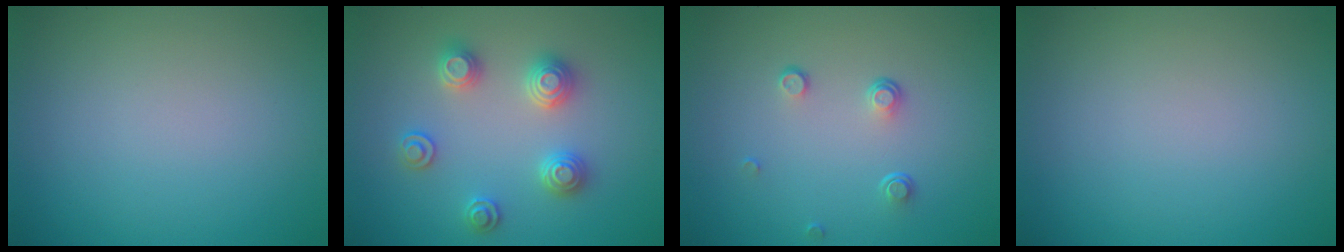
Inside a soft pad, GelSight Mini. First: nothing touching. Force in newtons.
{"total": 3.0, "press": 3.0, "slide": 0.5}
{"total": 1.4, "press": 0.8, "slide": 1.2}
{"total": 0.0}